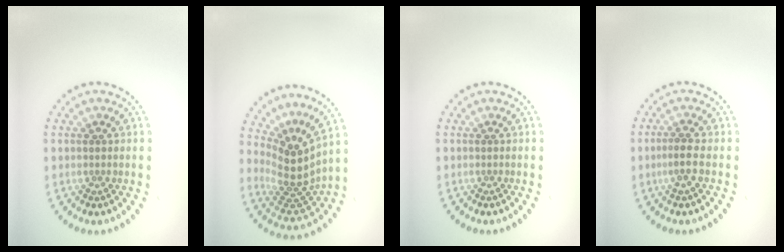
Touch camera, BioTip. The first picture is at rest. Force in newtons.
{"total": 4.1, "press": 2.9, "slide": 2.9}
{"total": 0.0}
{"total": 1.9, "press": 1.7, "slide": 0.9}